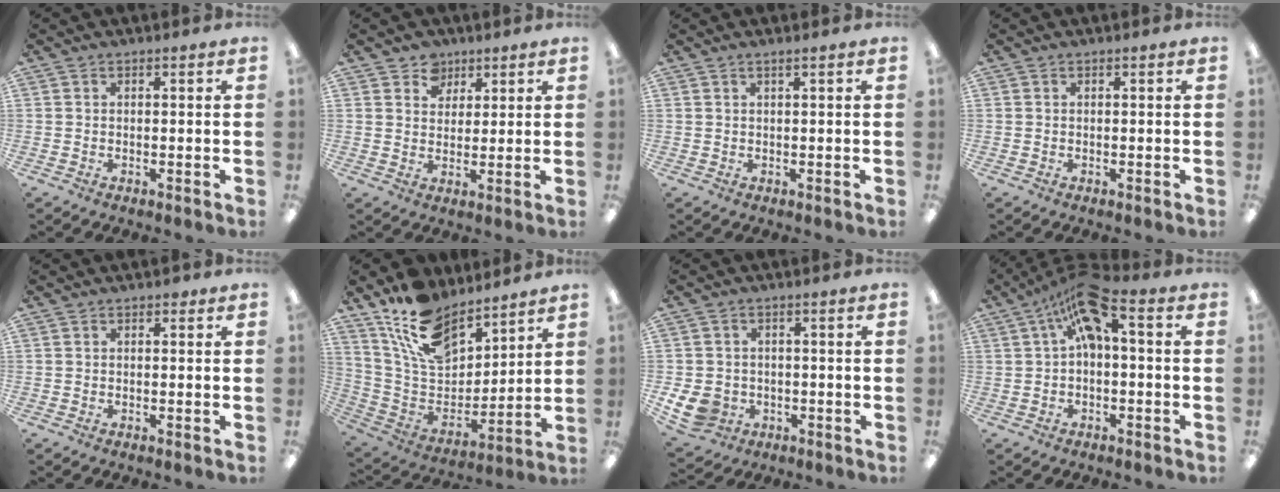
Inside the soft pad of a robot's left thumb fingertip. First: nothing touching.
{"total": 5.6, "force": [3.9, 4.1, 0.1], "torque": [-0.001, -0.013, 0.069]}
{"total": 1.1, "force": [0.6, 0.0, 0.9], "torque": [-0.017, -0.001, 0.011]}
{"total": 0.0}
{"total": 0.5, "force": [0.3, 0.4, 0.2], "torque": [-0.005, 0.004, 0.004]}
{"total": 16.6, "force": [12.1, 8.8, 7.1], "torque": [-0.152, -0.062, 0.230]}
{"total": 6.4, "force": [-2.0, 5.6, 2.6], "torque": [-0.069, 0.012, -0.038]}
{"total": 10.8, "force": [3.9, 4.2, 9.2], "torque": [-0.171, -0.012, 0.071]}